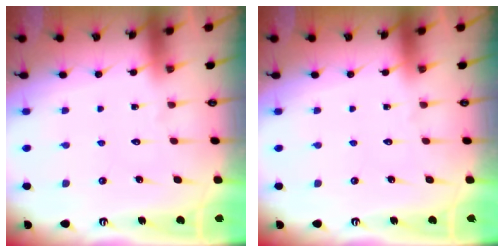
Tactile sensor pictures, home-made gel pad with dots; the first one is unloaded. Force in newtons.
{"total": 0.0}